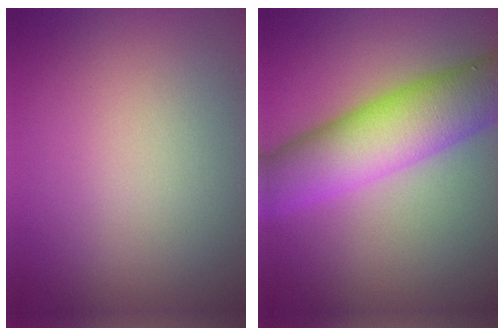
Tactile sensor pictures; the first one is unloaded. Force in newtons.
{"total": 9.1, "press": 9.1, "slide": 0.4}